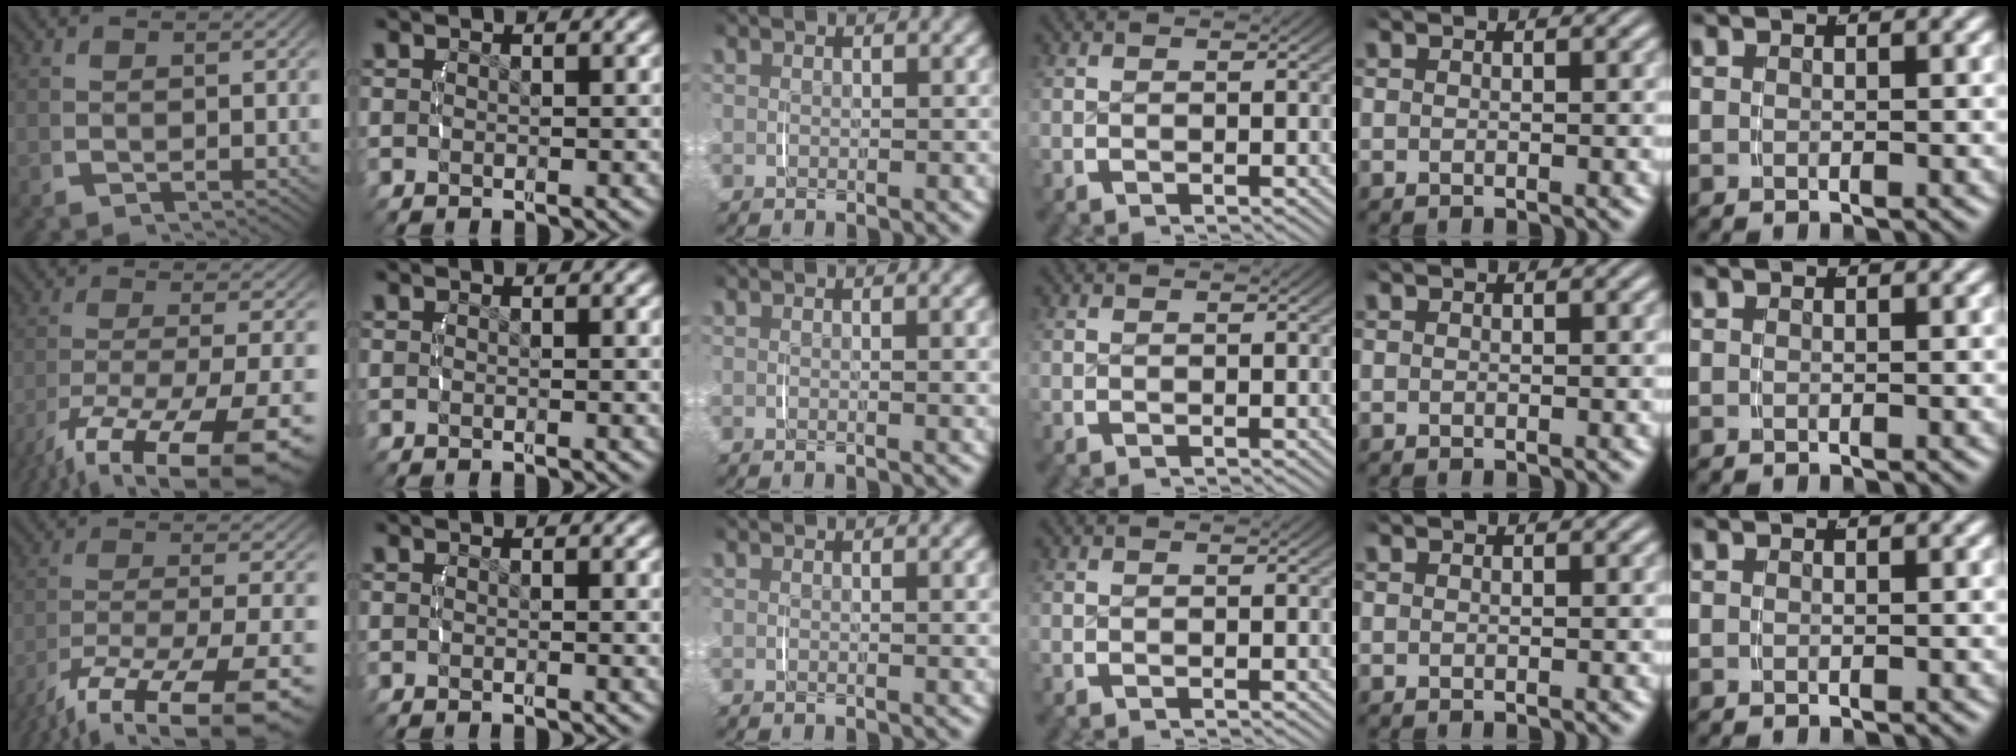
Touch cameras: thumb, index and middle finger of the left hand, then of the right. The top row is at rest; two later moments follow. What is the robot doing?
{"motion": "lift_and_place", "object": "glasses case"}